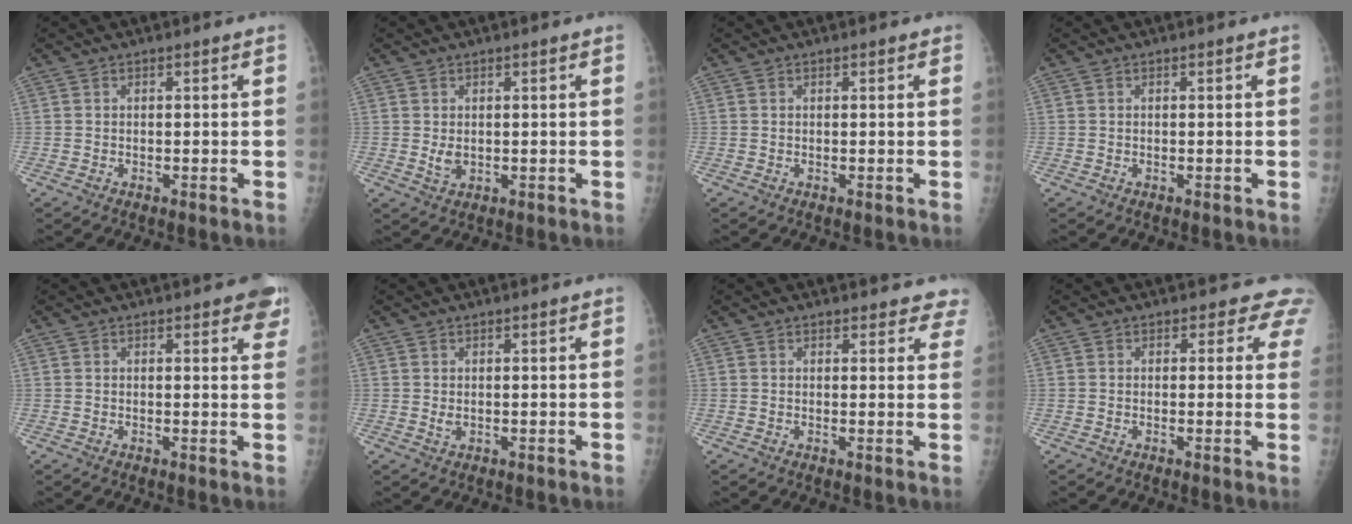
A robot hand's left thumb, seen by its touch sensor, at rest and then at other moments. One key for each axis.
{"total": 2.2, "fx": 0.3, "fy": 1.3, "fz": 1.7, "tx": -0.023, "ty": -0.007, "tz": 0.011}
{"total": 0.7, "fx": 0.4, "fy": 0.3, "fz": 0.5, "tx": -0.005, "ty": 0.000, "tz": 0.003}
{"total": 0.0}
{"total": 5.6, "fx": 3.6, "fy": 2.0, "fz": 3.8, "tx": -0.016, "ty": -0.007, "tz": 0.033}
{"total": 1.3, "fx": 0.3, "fy": 0.6, "fz": 1.1, "tx": -0.019, "ty": 0.001, "tz": 0.010}
{"total": 5.4, "fx": 5.0, "fy": 2.1, "fz": 0.7, "tx": 0.040, "ty": -0.019, "tz": 0.033}
{"total": 4.1, "fx": 3.2, "fy": 2.4, "fz": 0.8, "tx": 0.025, "ty": -0.015, "tz": 0.015}